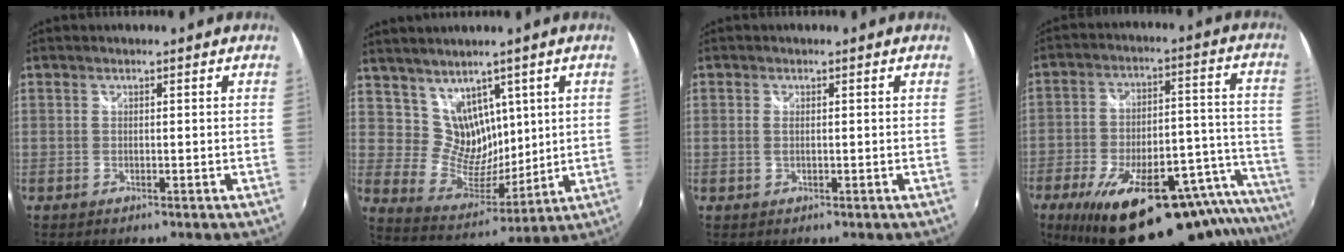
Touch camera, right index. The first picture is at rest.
{"total": 10.1, "force": [5.8, 7.3, 3.9], "torque": [-0.062, -0.003, 0.125]}
{"total": 1.1, "force": [0.1, 0.6, 1.0], "torque": [-0.021, -0.001, 0.000]}
{"total": 32.8, "force": [-25.6, 9.0, 18.3], "torque": [-0.244, -0.013, -0.354]}